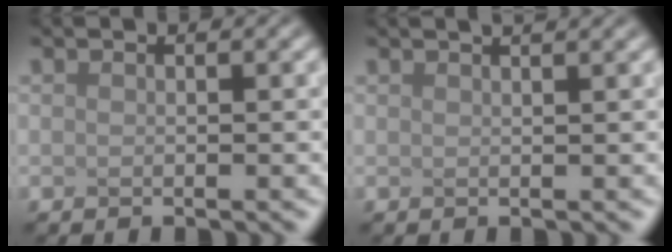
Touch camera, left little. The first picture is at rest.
{"total": 2.9, "force": [2.0, 1.2, 1.7], "torque": [0.002, 0.023, -0.008]}